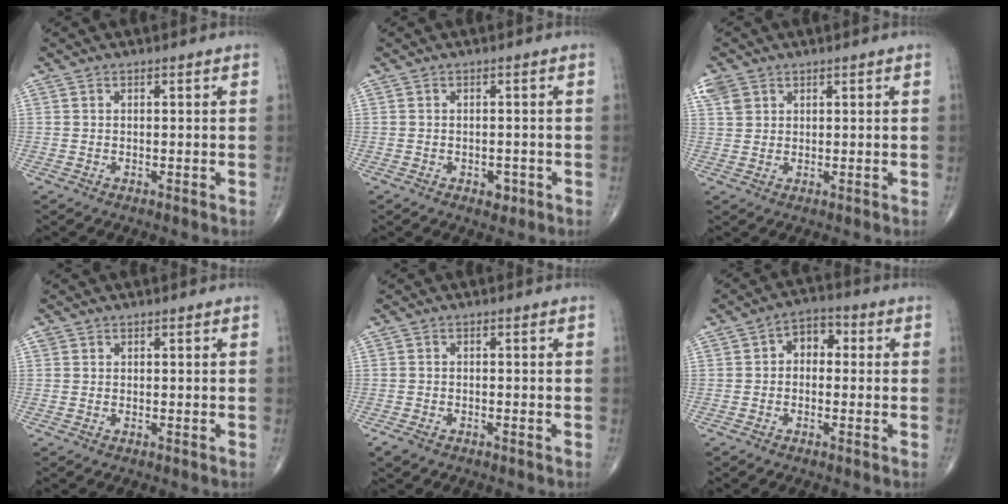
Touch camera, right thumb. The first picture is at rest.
{"total": 1.9, "force": [-0.9, 1.2, 1.2], "torque": [-0.007, 0.002, -0.010]}
{"total": 3.6, "force": [1.9, 2.7, 1.4], "torque": [-0.022, 0.001, 0.042]}
{"total": 0.6, "force": [0.3, 0.5, 0.1], "torque": [0.004, 0.000, 0.004]}
{"total": 2.0, "force": [-1.4, 0.8, 1.1], "torque": [-0.029, -0.003, -0.026]}
{"total": 5.2, "force": [0.3, 3.8, 3.6], "torque": [-0.029, 0.020, -0.009]}